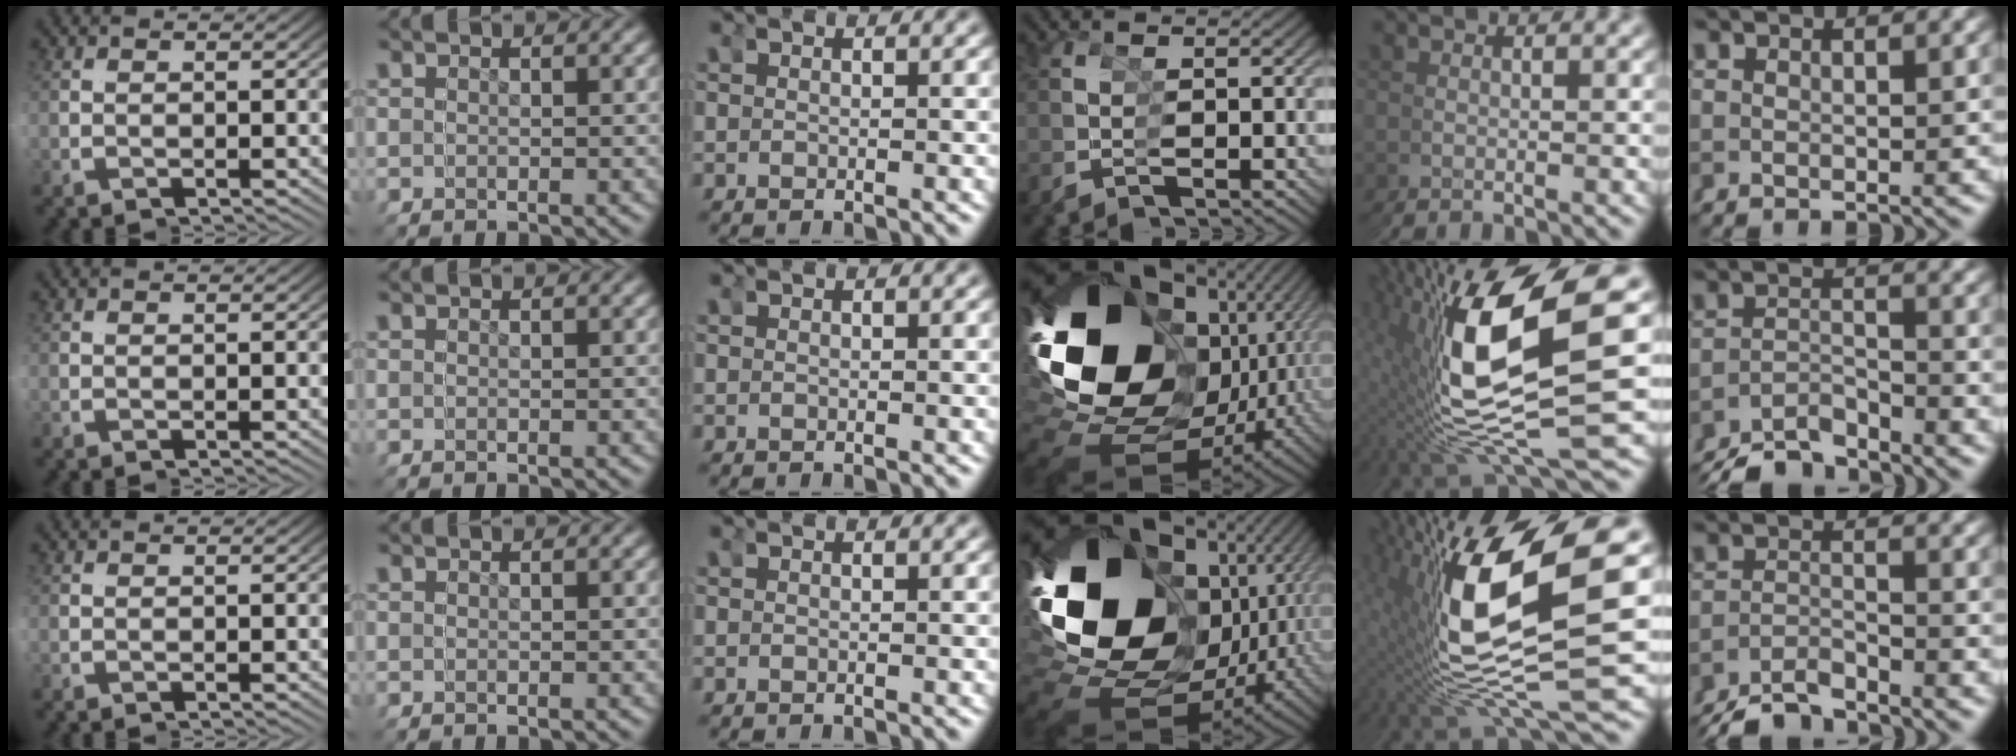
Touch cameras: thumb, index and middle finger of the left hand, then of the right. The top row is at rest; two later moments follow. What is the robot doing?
{"motion": "grasp_and_lifting", "object": "scissors"}